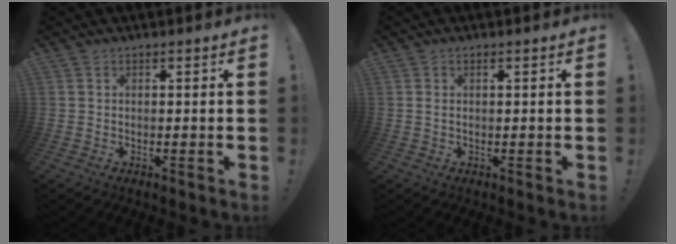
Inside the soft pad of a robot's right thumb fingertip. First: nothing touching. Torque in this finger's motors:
{"motor_torque": [0.07, -0.08, -0.24, 0.24, 0.06]}